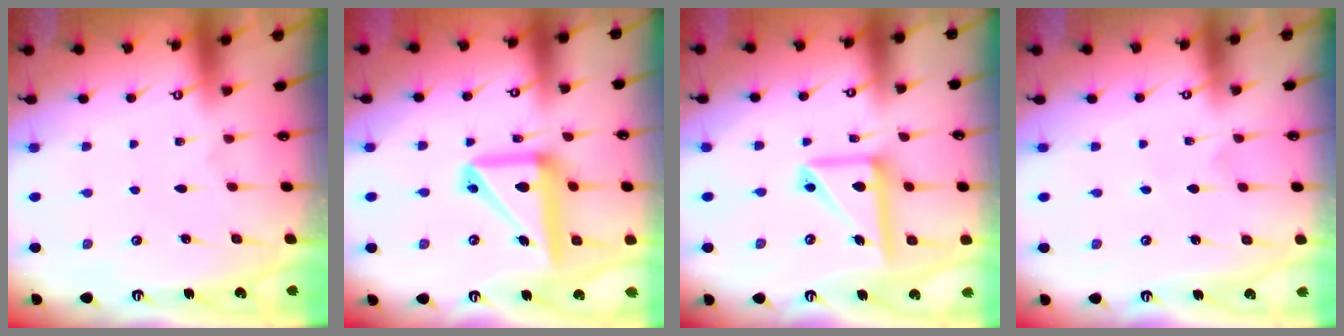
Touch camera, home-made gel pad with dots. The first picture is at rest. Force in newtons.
{"total": 15.8, "press": 15.7, "slide": 1.6}
{"total": 13.7, "press": 13.6, "slide": 2.2}
{"total": 2.7, "press": 2.7, "slide": 0.2}